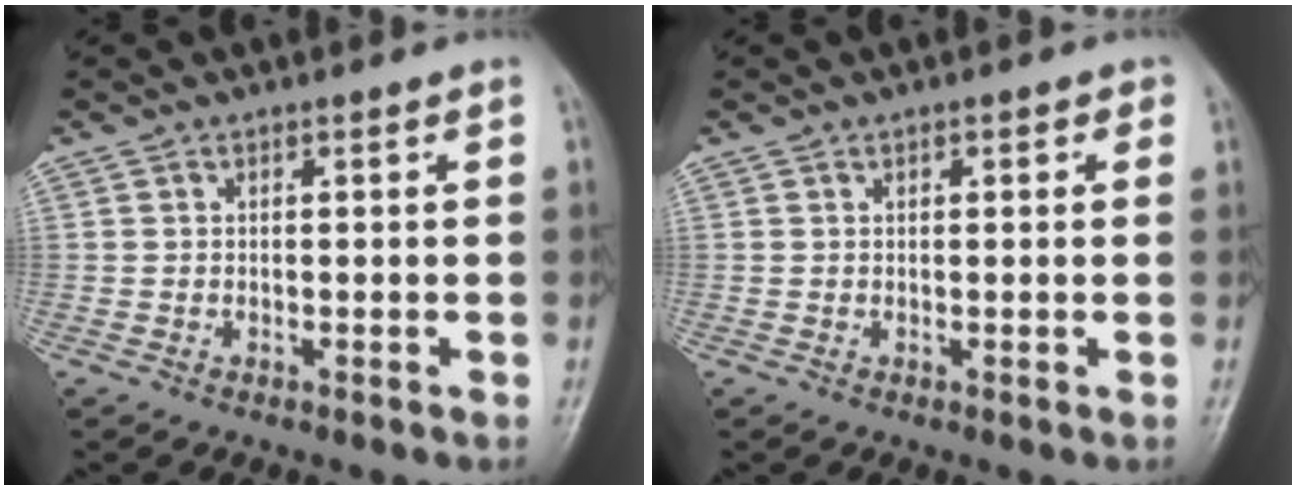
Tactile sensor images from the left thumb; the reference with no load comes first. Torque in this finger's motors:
{"motor_torque": [-0.21, 0.06, -0.16, -0.19, -0.03]}